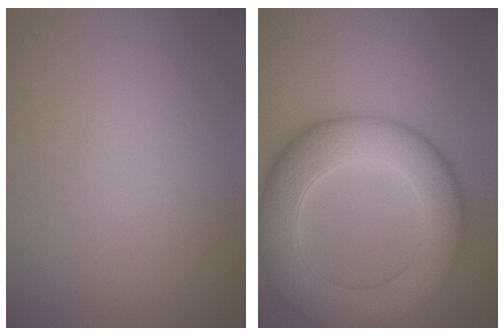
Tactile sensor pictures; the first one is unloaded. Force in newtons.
{"total": 9.4, "press": 9.4, "slide": 0.2}